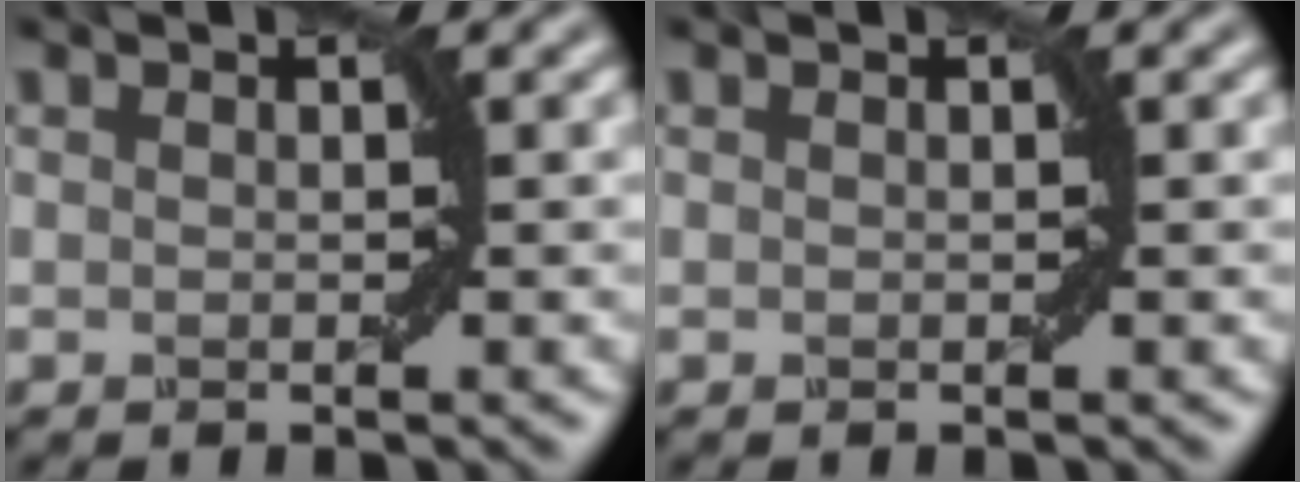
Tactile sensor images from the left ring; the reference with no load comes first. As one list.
[{"total": 0.0}]